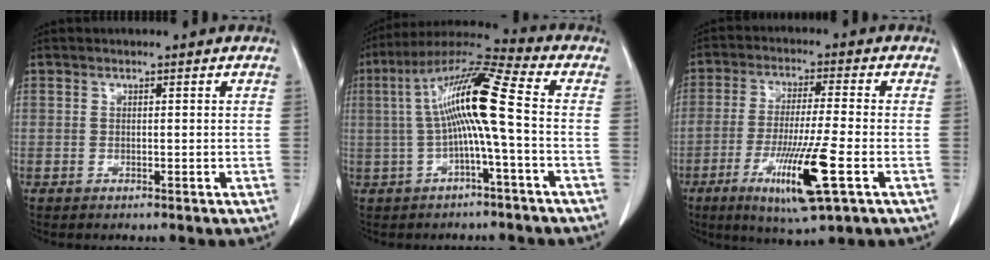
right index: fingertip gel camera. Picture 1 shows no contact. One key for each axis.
{"total": 11.7, "fx": -0.1, "fy": -0.2, "fz": 11.7, "tx": -0.216, "ty": 0.033, "tz": -0.008}
{"total": 12.7, "fx": -5.0, "fy": 0.4, "fz": 11.7, "tx": -0.221, "ty": -0.029, "tz": -0.084}